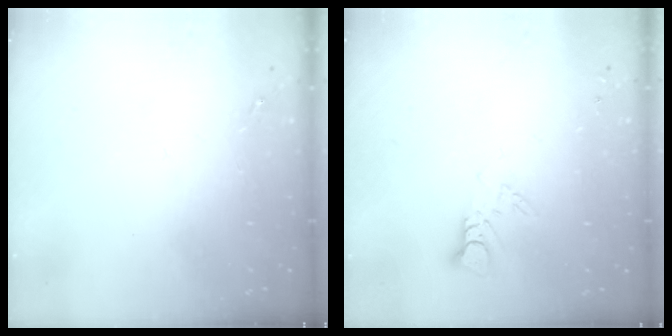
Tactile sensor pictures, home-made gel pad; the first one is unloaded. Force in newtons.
{"total": 3.7, "press": 3.7, "slide": 0.4}